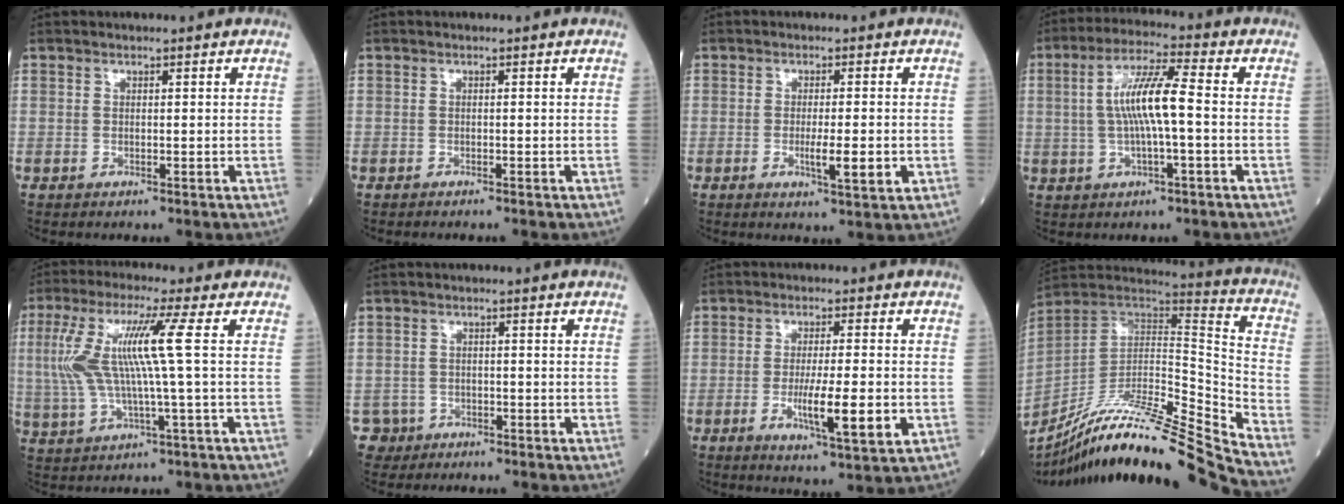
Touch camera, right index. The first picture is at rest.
{"total": 1.1, "force": [-1.0, 0.0, 0.5], "torque": [-0.006, 0.001, -0.013]}
{"total": 4.9, "force": [-1.2, 0.5, 4.7], "torque": [-0.077, -0.007, -0.016]}
{"total": 8.9, "force": [-0.1, 0.9, 8.8], "torque": [-0.170, 0.014, -0.006]}
{"total": 10.9, "force": [1.4, -0.2, 10.8], "torque": [-0.239, 0.019, 0.029]}
{"total": 3.0, "force": [-1.7, 2.3, -0.9], "torque": [0.015, 0.011, -0.035]}
{"total": 8.9, "force": [-2.2, 0.8, 8.5], "torque": [-0.140, -0.018, -0.036]}
{"total": 26.9, "force": [-23.6, -1.8, 12.7], "torque": [-0.184, -0.033, -0.385]}